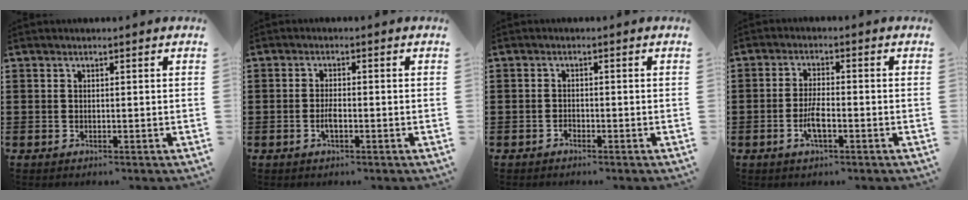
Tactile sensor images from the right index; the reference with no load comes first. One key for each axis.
{"total": 2.3, "fx": -0.8, "fy": 0.7, "fz": 2.0, "tx": -0.038, "ty": 0.001, "tz": -0.014}
{"total": 1.0, "fx": -0.8, "fy": 0.4, "fz": 0.3, "tx": -0.008, "ty": -0.001, "tz": -0.017}
{"total": 4.3, "fx": -1.6, "fy": 1.1, "fz": 3.8, "tx": -0.086, "ty": -0.005, "tz": -0.034}